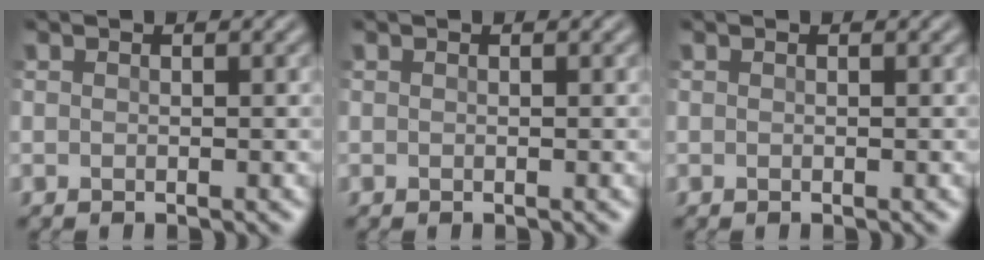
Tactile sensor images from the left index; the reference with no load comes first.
{"total": 0.0}
{"total": 0.0}